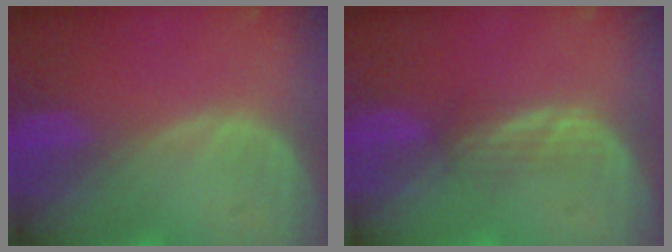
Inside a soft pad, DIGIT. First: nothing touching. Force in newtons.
{"total": 2.3, "press": 2.2, "slide": 0.5}